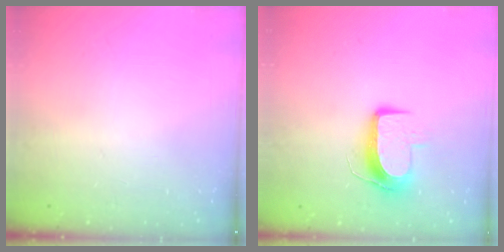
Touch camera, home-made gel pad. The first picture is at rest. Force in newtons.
{"total": 9.5, "press": 9.5, "slide": 0.3}